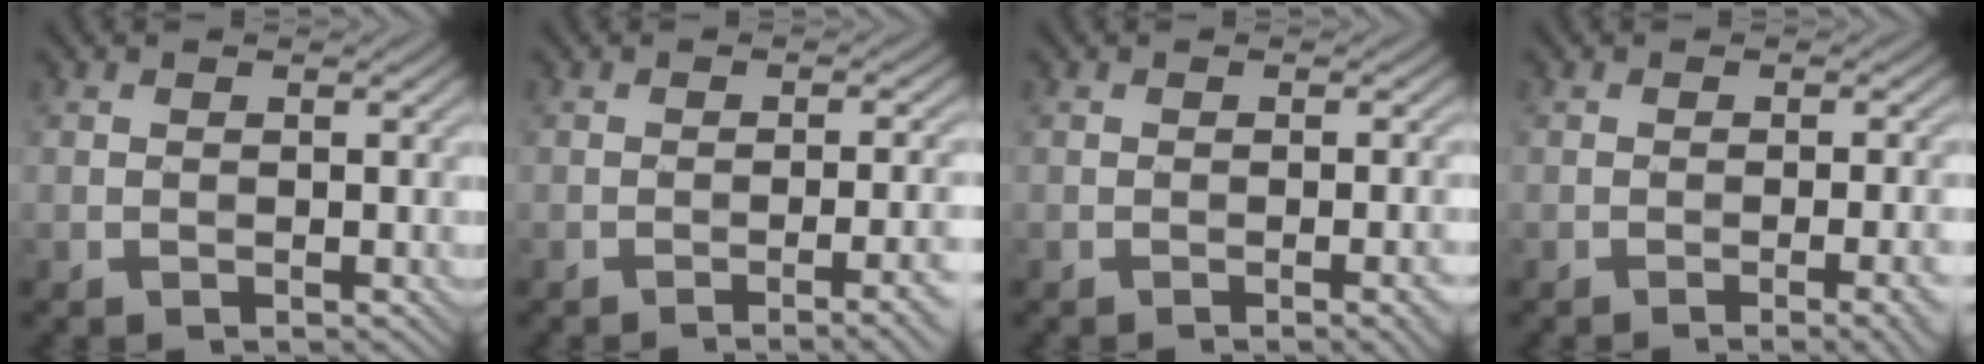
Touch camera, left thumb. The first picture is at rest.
{"total": 5.1, "force": [-2.1, 1.2, 4.5], "torque": [-0.056, 0.007, -0.029]}
{"total": 2.9, "force": [-1.1, 0.5, 2.6], "torque": [-0.032, 0.007, -0.019]}
{"total": 4.5, "force": [-1.8, 1.0, 4.0], "torque": [-0.046, 0.007, -0.023]}